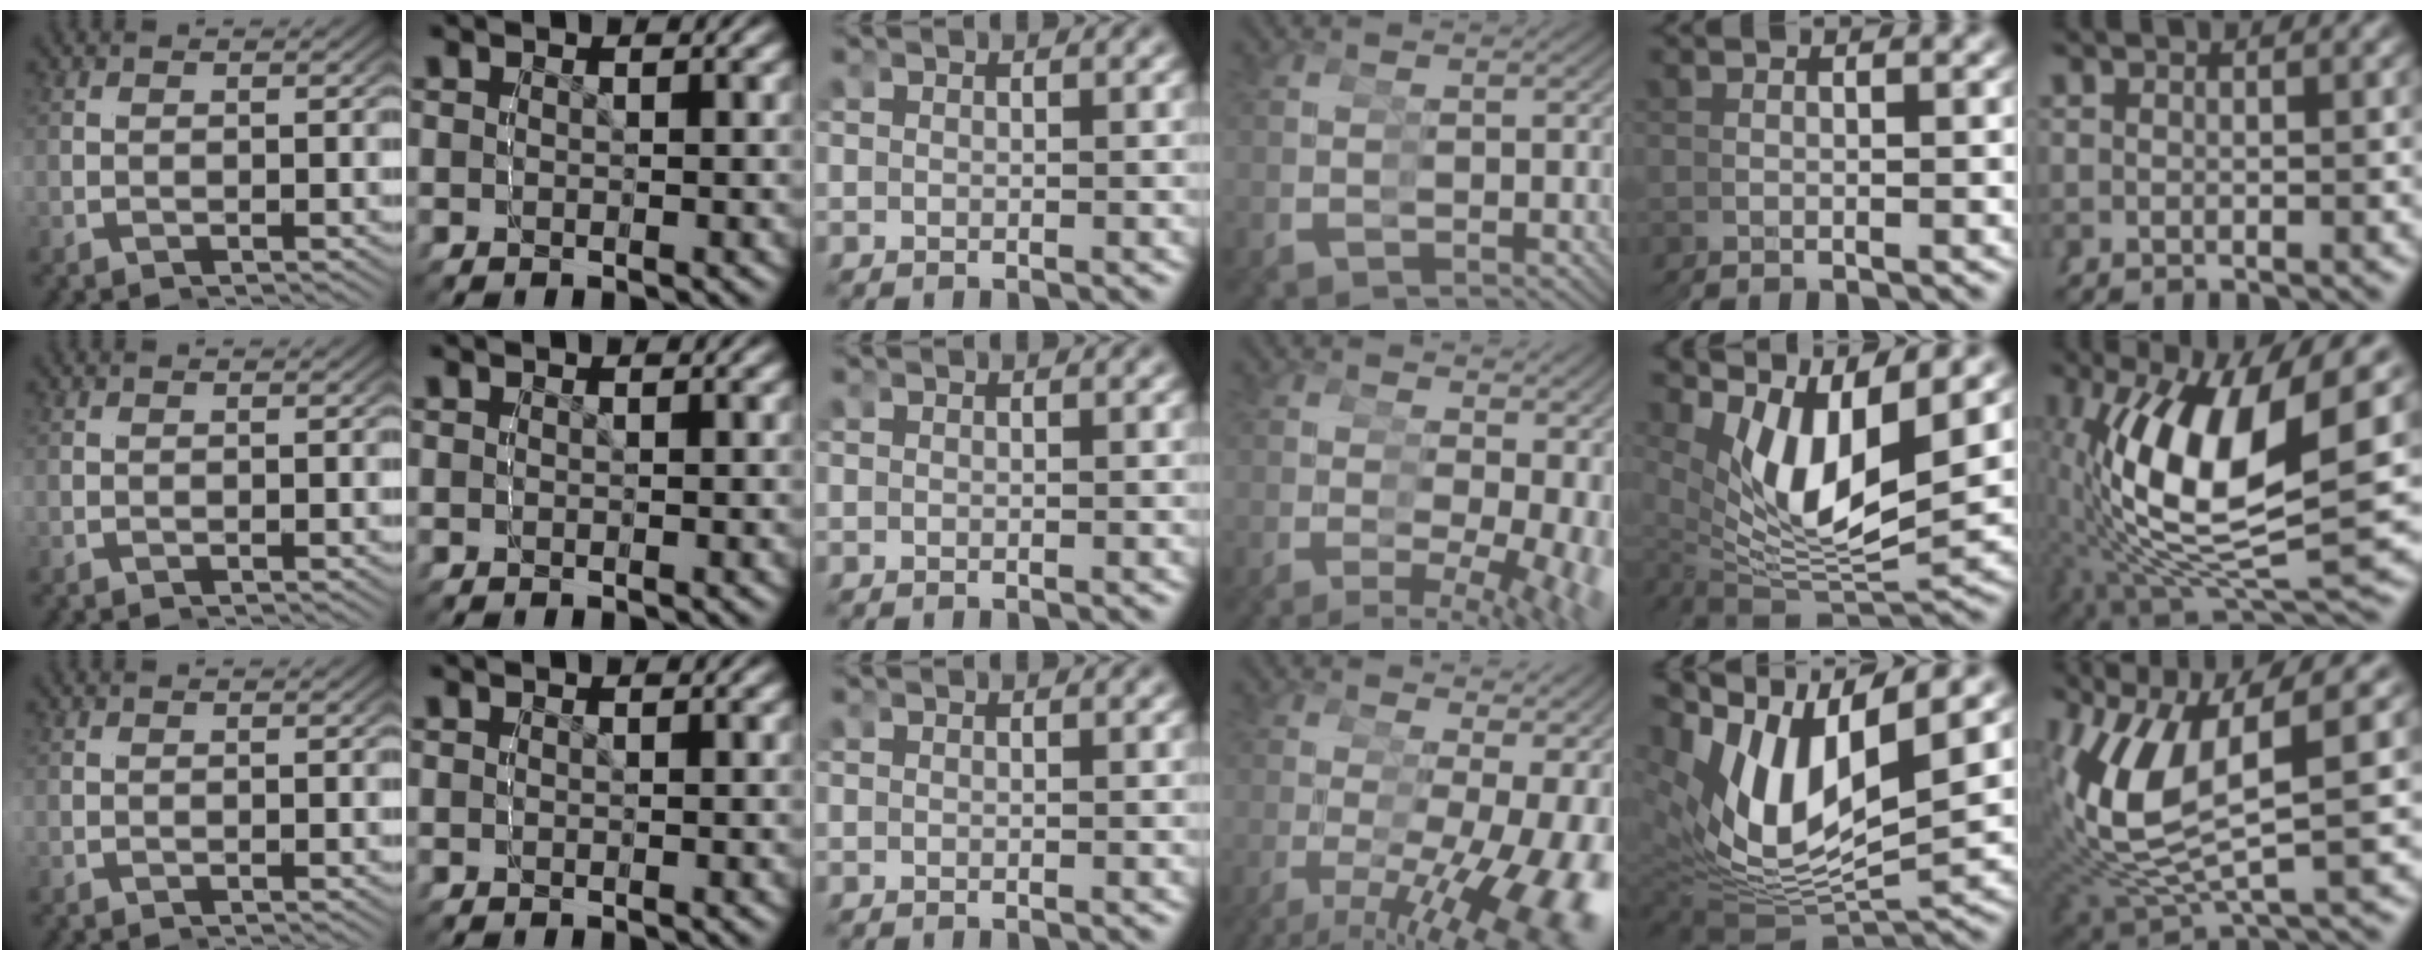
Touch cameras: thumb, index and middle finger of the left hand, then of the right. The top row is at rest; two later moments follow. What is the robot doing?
{"motion": "grasp_and_lifting", "object": "condiment"}